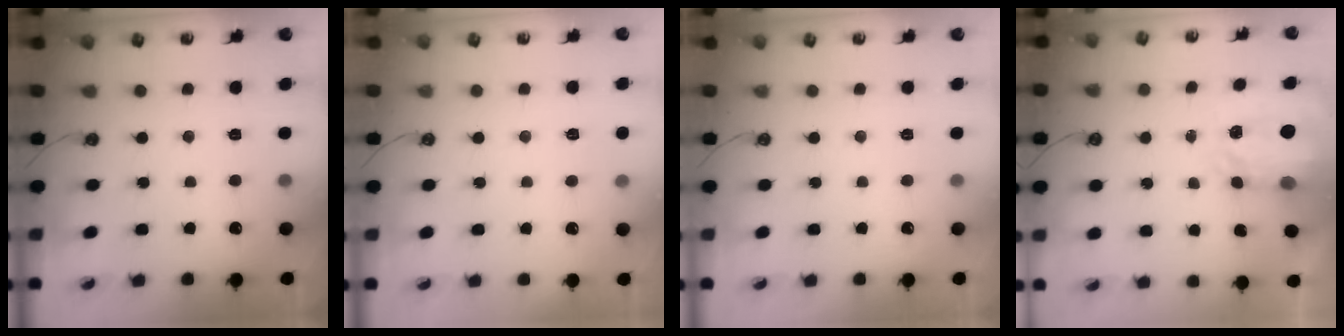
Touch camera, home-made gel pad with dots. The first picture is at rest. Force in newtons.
{"total": 3.9, "press": 3.8, "slide": 0.4}
{"total": 0.0}
{"total": 3.8, "press": 3.8, "slide": 0.6}